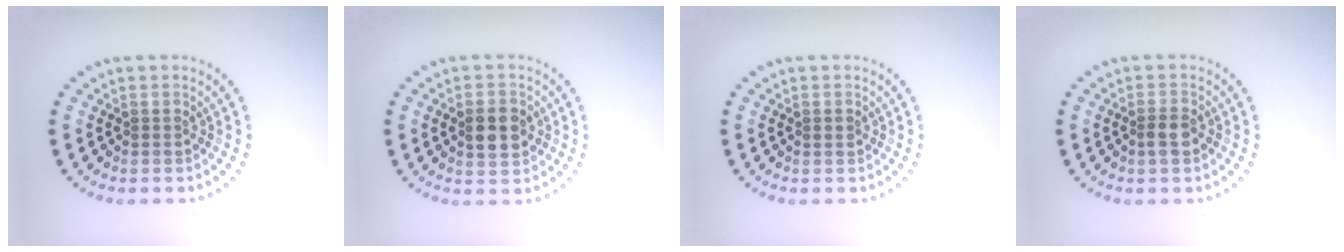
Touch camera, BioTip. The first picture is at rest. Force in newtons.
{"total": 3.6, "press": 3.6, "slide": 0.1}
{"total": 0.8, "press": 0.8, "slide": 0.1}
{"total": 1.8, "press": 1.7, "slide": 0.7}